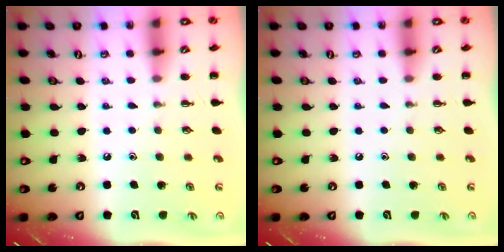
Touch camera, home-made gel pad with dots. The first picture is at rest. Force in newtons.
{"total": 0.0}